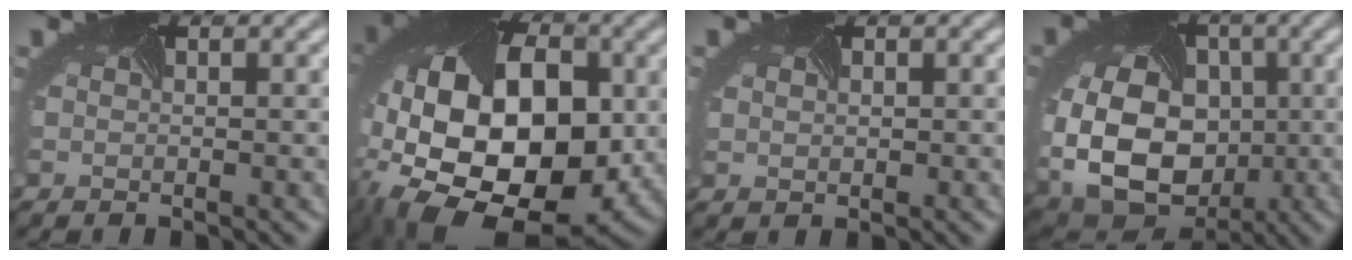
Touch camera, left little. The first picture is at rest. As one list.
[{"total": 19.7, "force": [-3.6, 13.0, 14.3], "torque": [-0.267, -0.046, -0.027]}, {"total": 0.7, "force": [0.3, 0.6, 0.3], "torque": [-0.010, 0.002, 0.010]}, {"total": 13.9, "force": [-1.4, 10.7, 8.8], "torque": [-0.171, -0.036, -0.013]}]